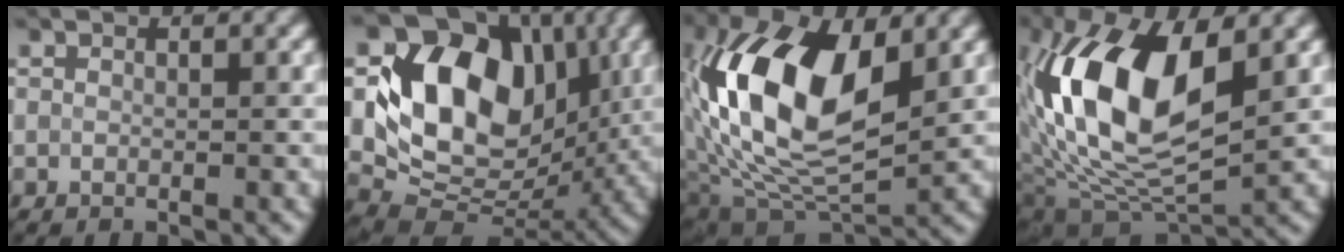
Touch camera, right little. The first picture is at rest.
{"total": 11.6, "force": [2.2, 8.4, 7.7], "torque": [-0.129, -0.002, 0.037]}
{"total": 14.0, "force": [2.3, 7.5, 11.6], "torque": [-0.226, 0.011, 0.036]}
{"total": 12.6, "force": [2.2, 6.1, 10.8], "torque": [-0.207, 0.008, 0.032]}